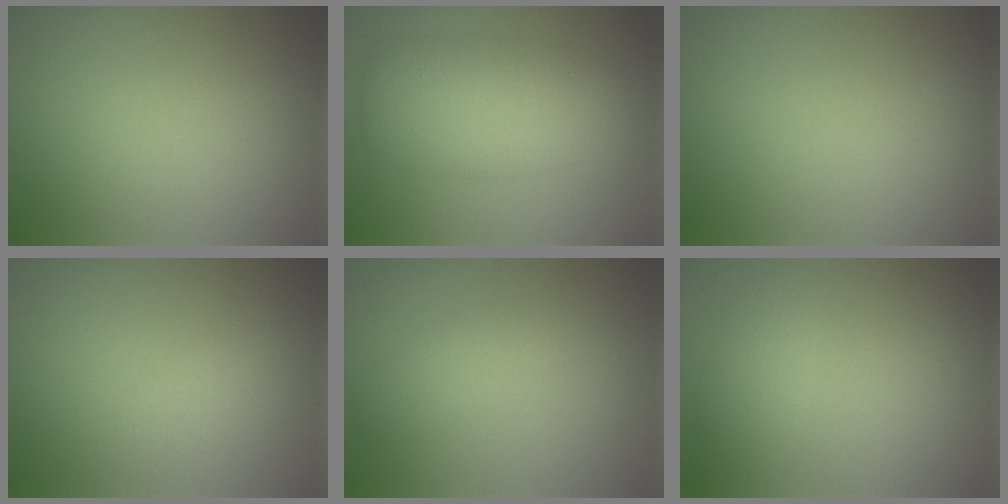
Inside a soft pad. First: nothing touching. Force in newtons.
{"total": 7.0, "press": 7.0, "slide": 0.1}
{"total": 0.0}
{"total": 1.5, "press": 1.5, "slide": 0.1}
{"total": 1.8, "press": 1.8, "slide": 0.1}
{"total": 2.0, "press": 2.0, "slide": 0.1}